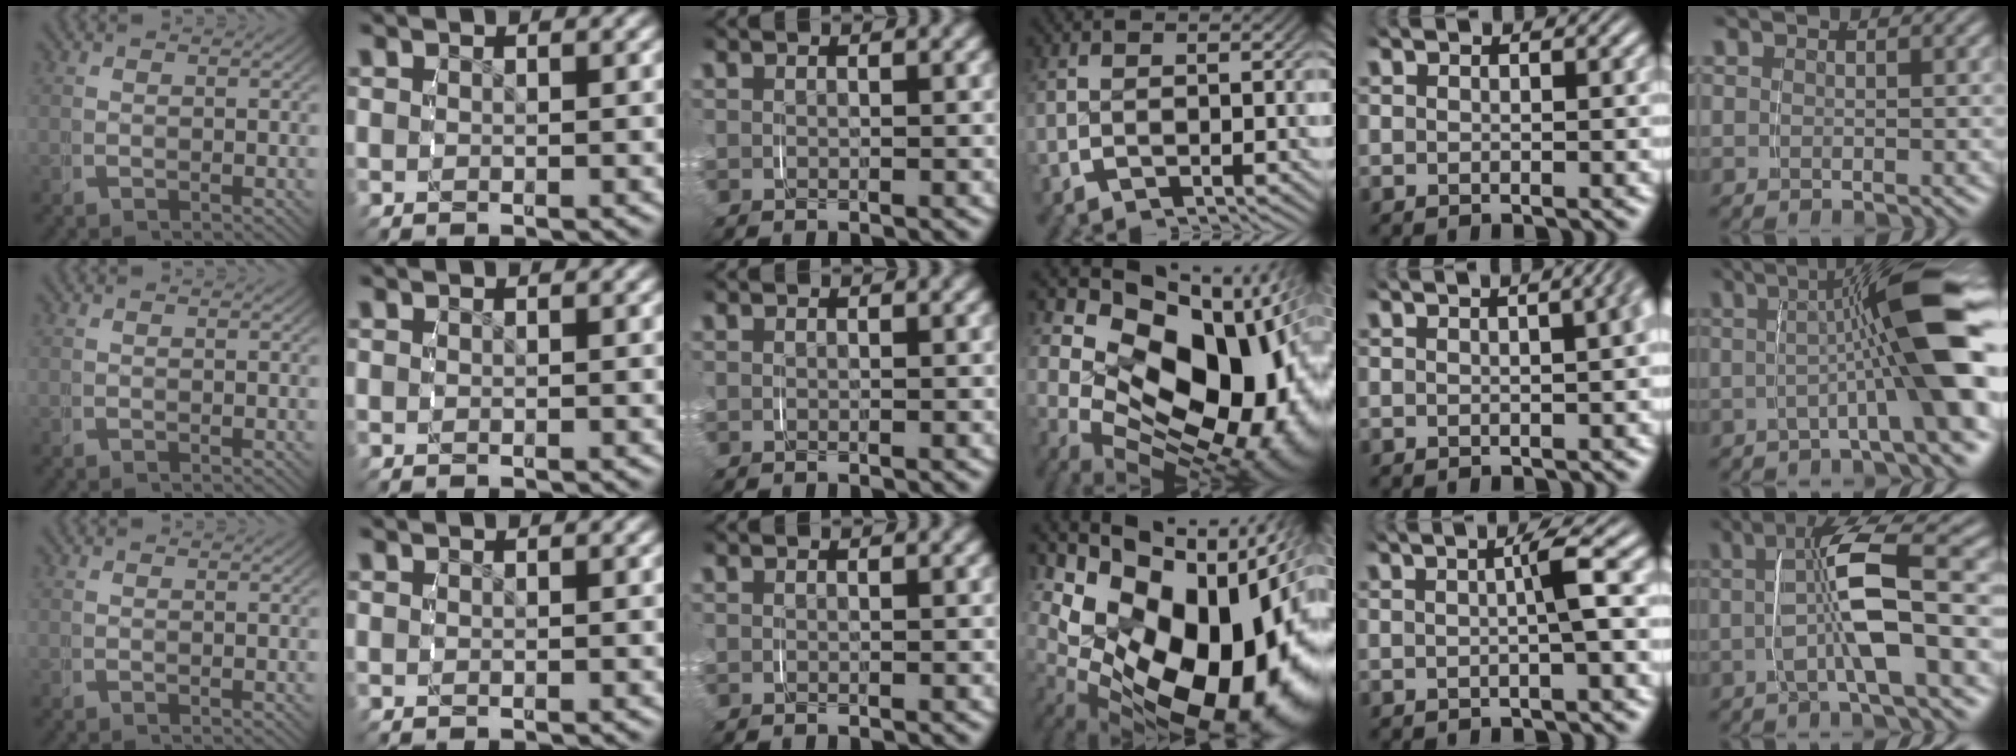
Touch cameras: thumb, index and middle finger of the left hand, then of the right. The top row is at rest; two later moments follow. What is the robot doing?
{"motion": "grasp_and_lifting", "object": "phone"}